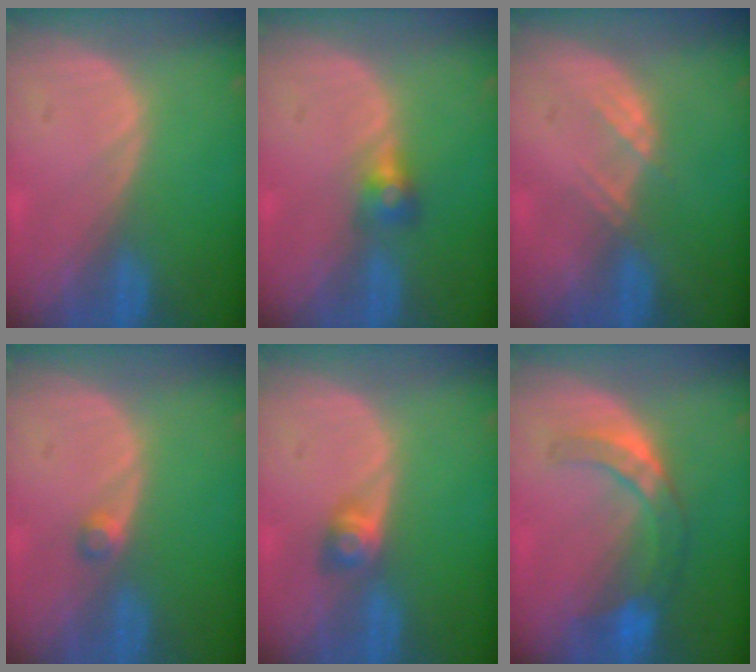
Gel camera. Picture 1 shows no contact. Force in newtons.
{"total": 2.7, "press": 2.5, "slide": 0.9}
{"total": 2.3, "press": 2.1, "slide": 0.7}
{"total": 1.6, "press": 1.4, "slide": 0.9}
{"total": 2.8, "press": 2.5, "slide": 1.3}
{"total": 7.3, "press": 6.3, "slide": 3.6}